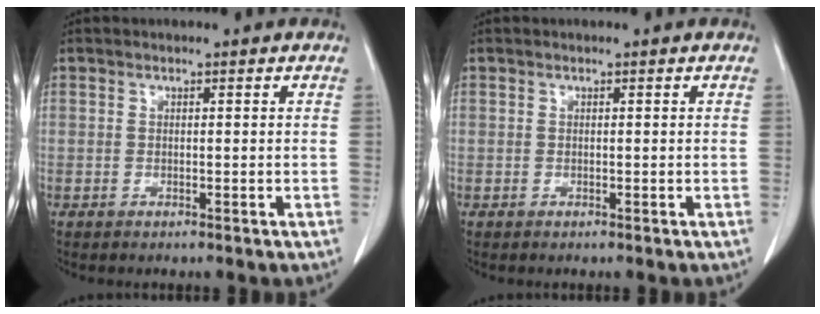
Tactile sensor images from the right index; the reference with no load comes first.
{"total": 0.0}